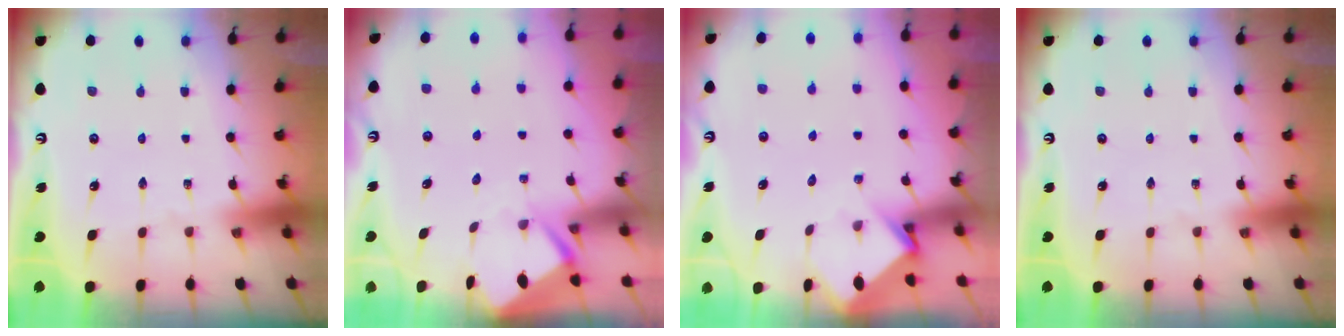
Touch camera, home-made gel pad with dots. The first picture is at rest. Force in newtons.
{"total": 3.4, "press": 3.4, "slide": 0.3}
{"total": 3.2, "press": 3.2, "slide": 0.3}
{"total": 0.0}